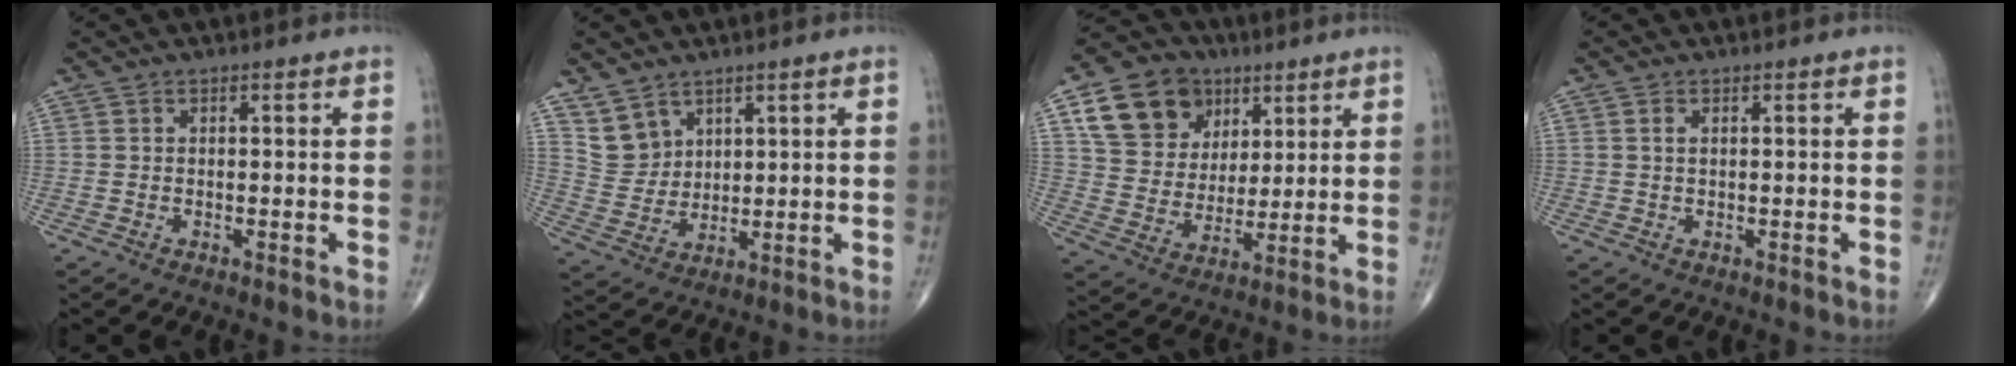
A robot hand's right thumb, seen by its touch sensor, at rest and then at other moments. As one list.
[{"total": 6.0, "force": [4.3, 4.1, 1.1], "torque": [0.002, -0.032, 0.094]}, {"total": 16.2, "force": [7.6, 12.4, 7.0], "torque": [-0.093, -0.014, 0.138]}, {"total": 1.2, "force": [0.4, 0.6, 0.9], "torque": [-0.021, 0.003, 0.008]}]